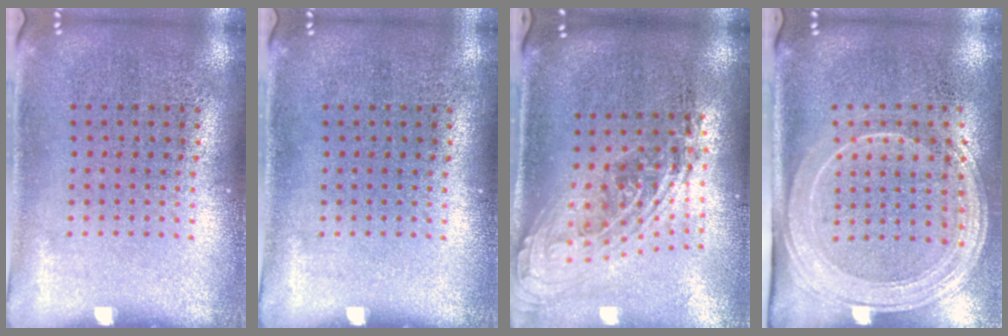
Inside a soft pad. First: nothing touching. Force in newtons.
{"total": 0.0}
{"total": 2.1, "press": 1.6, "slide": 1.4}
{"total": 2.2, "press": 1.8, "slide": 1.2}